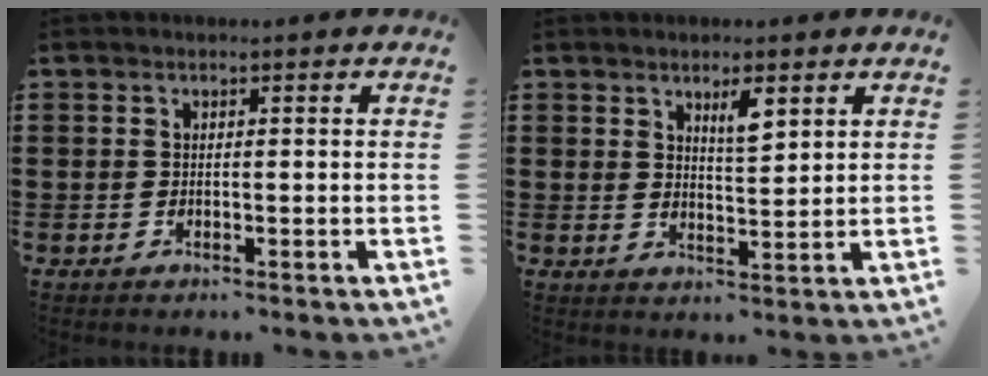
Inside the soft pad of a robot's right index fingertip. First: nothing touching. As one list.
[{"total": 3.7, "force": [2.4, 1.0, 2.7], "torque": [-0.042, -0.002, 0.037]}]